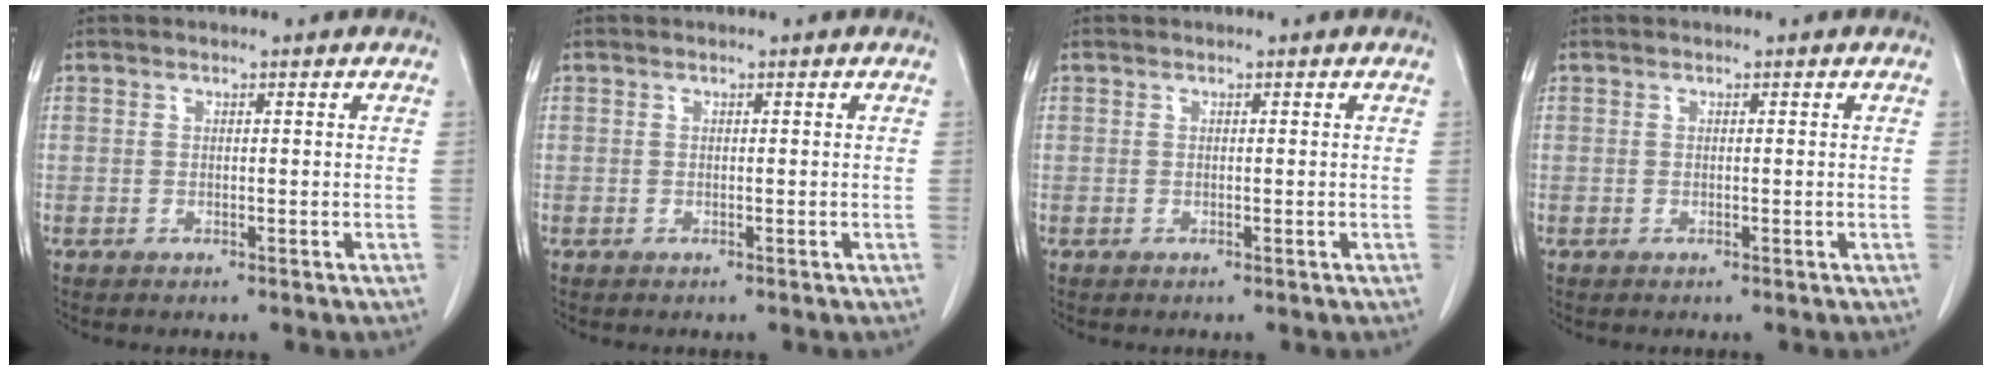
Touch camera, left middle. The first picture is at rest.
{"total": 0.0}
{"total": 0.0}
{"total": 0.0}